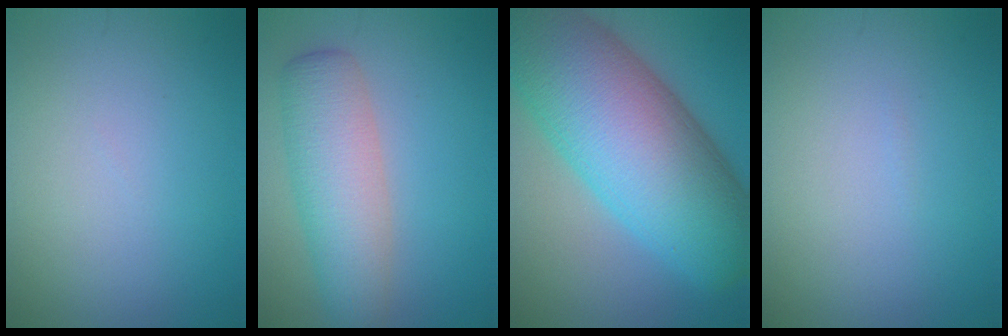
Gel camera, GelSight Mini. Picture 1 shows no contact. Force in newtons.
{"total": 5.8, "press": 5.8, "slide": 0.2}
{"total": 16.0, "press": 16.0, "slide": 0.6}
{"total": 0.0}